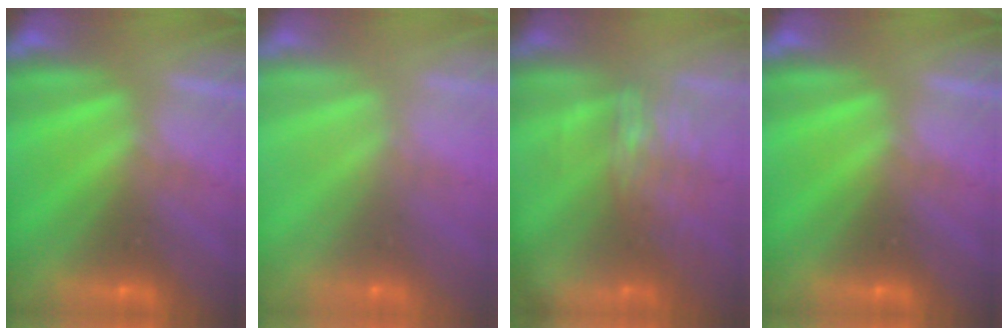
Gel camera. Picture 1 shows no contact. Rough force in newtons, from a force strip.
{"total": 8.6}
{"total": 6.8}
{"total": 0.0}